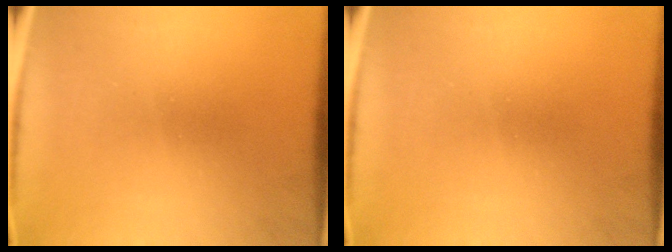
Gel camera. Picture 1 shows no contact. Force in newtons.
{"total": 0.0}